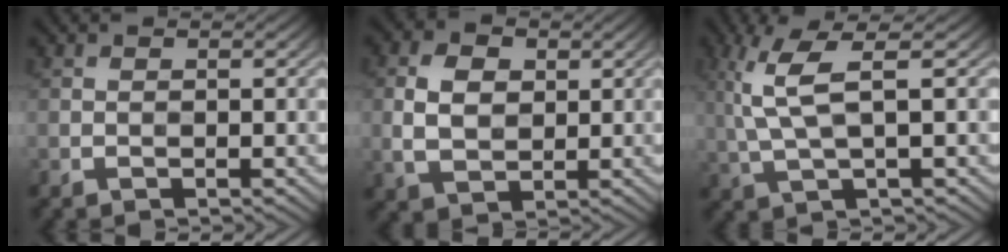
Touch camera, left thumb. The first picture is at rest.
{"total": 5.4, "force": [0.9, 3.8, 3.7], "torque": [-0.081, 0.001, 0.016]}
{"total": 6.3, "force": [1.5, 1.5, 6.0], "torque": [-0.146, 0.007, 0.033]}